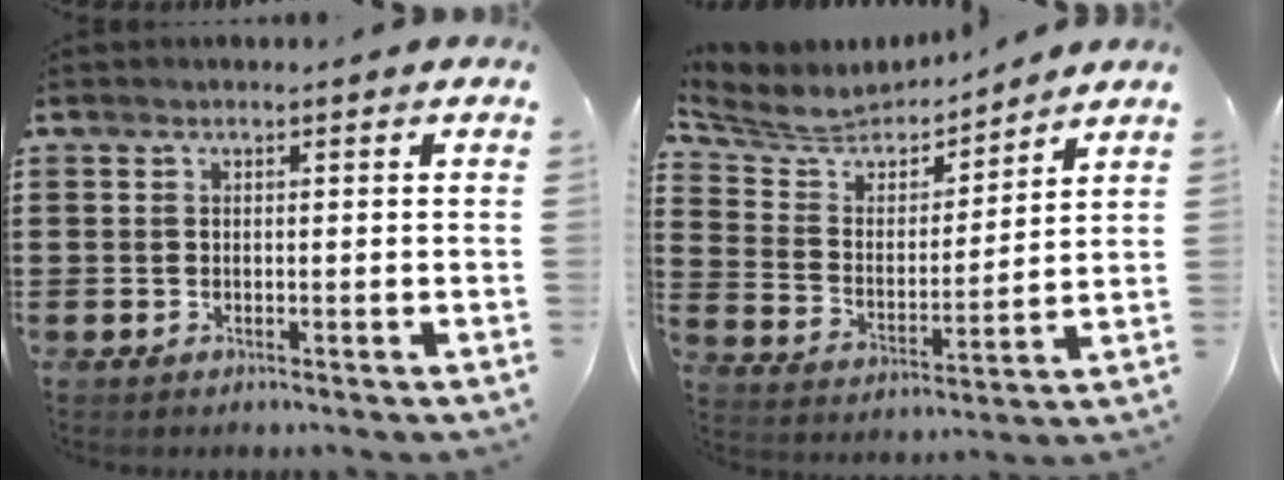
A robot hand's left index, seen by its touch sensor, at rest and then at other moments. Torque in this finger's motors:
{"motor_torque": [0.45, 0.42, 0.14, 0.08]}